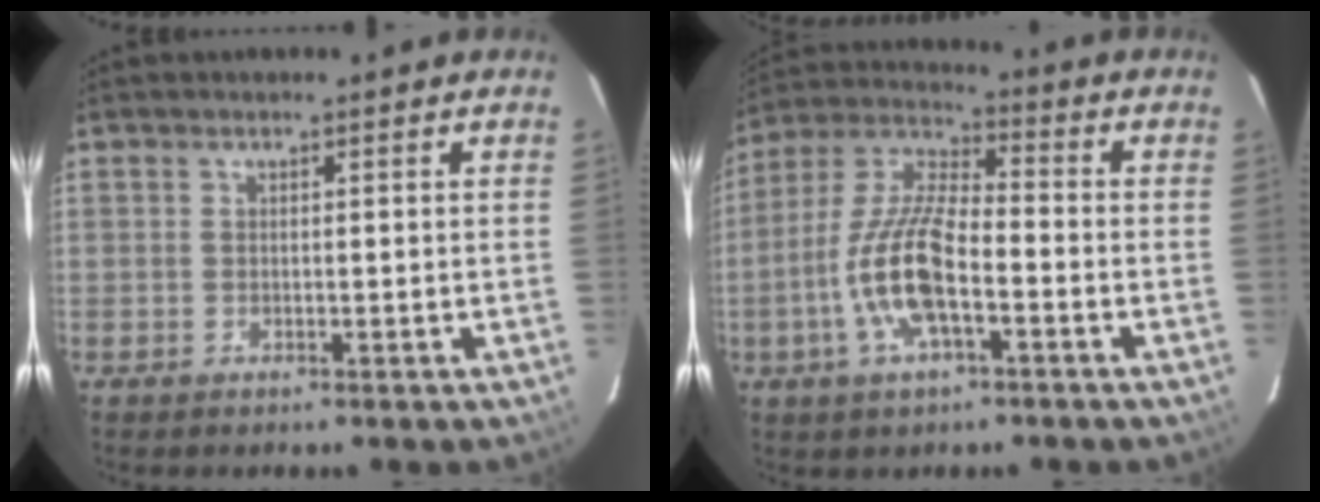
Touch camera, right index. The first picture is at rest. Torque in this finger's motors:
{"motor_torque": [2.07, -0.07, 1.05, 0.20]}